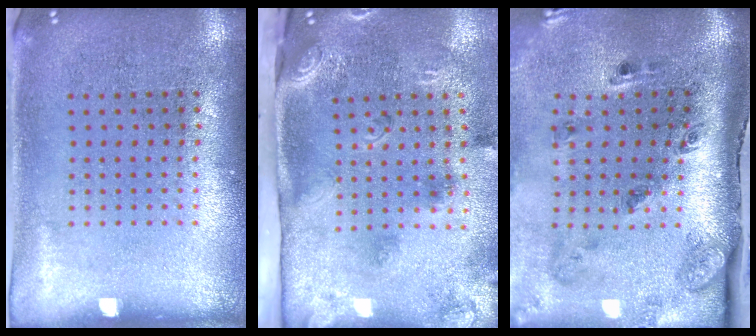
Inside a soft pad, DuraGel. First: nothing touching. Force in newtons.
{"total": 3.1, "press": 2.0, "slide": 2.4}
{"total": 3.2, "press": 2.1, "slide": 2.5}